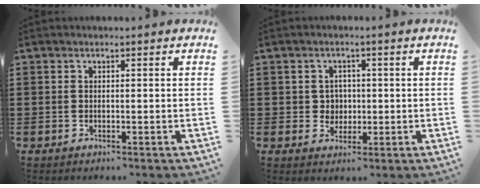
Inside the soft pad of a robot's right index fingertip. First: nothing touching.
{"total": 2.8, "force": [0.0, 2.6, 0.8], "torque": [-0.019, 0.006, -0.006]}